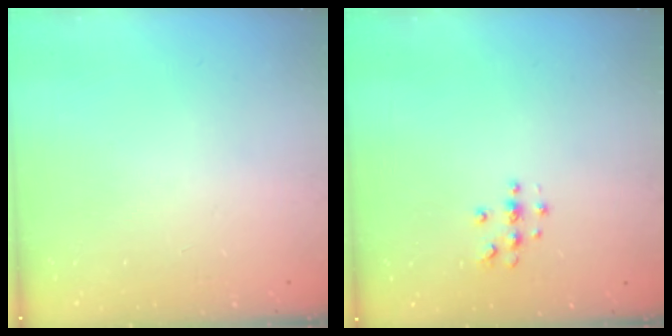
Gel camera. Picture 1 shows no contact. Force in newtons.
{"total": 4.2, "press": 4.2, "slide": 0.5}